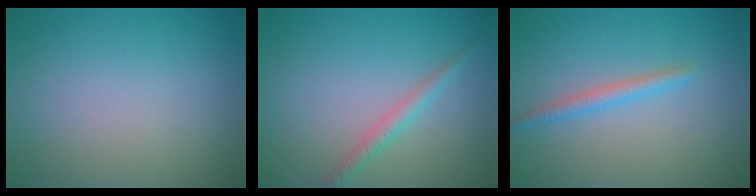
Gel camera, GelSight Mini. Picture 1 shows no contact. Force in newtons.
{"total": 1.7, "press": 1.7, "slide": 0.0}
{"total": 1.8, "press": 1.8, "slide": 0.0}